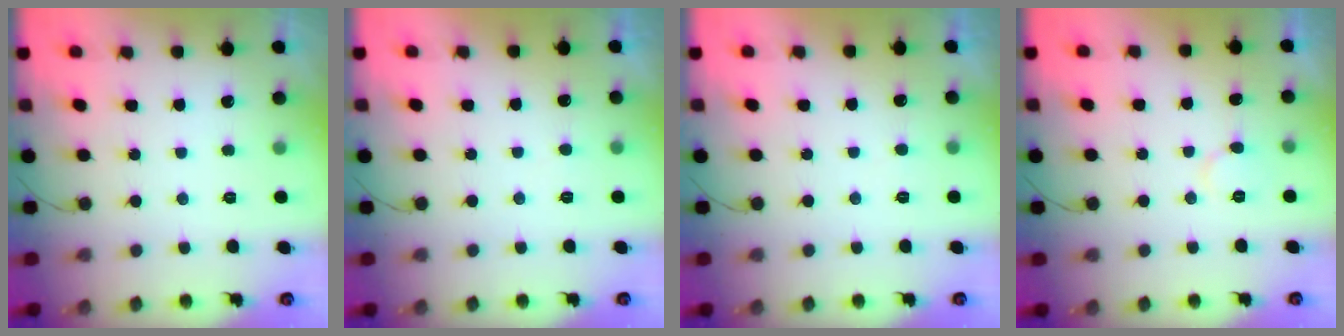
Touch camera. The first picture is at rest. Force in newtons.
{"total": 3.5, "press": 3.5, "slide": 0.3}
{"total": 3.5, "press": 3.5, "slide": 0.3}
{"total": 4.6, "press": 4.6, "slide": 0.6}